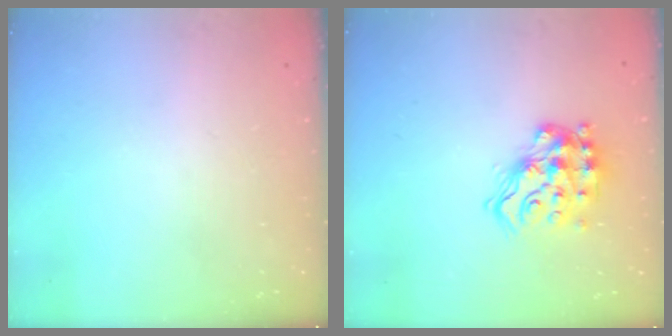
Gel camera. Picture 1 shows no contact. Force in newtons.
{"total": 15.1, "press": 14.9, "slide": 2.0}